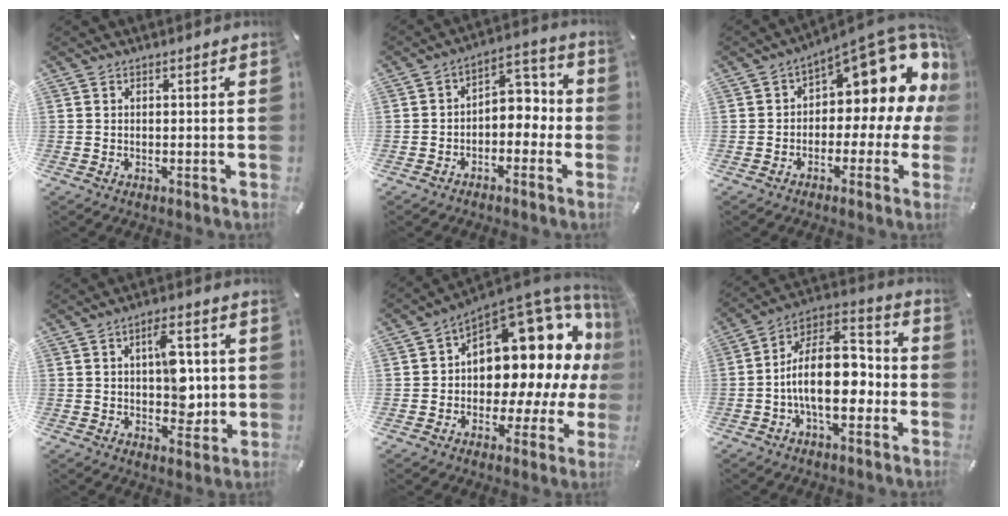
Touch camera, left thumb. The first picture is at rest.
{"total": 6.9, "force": [-0.9, 5.3, 4.2], "torque": [-0.040, -0.001, -0.026]}
{"total": 13.0, "force": [7.5, 5.6, 9.1], "torque": [-0.114, -0.072, 0.121]}
{"total": 10.2, "force": [1.0, 6.0, 8.2], "torque": [-0.102, -0.005, 0.011]}
{"total": 17.2, "force": [7.2, 10.6, 11.5], "torque": [-0.132, -0.092, 0.121]}
{"total": 16.8, "force": [-3.7, 9.2, 13.6], "torque": [-0.223, 0.012, -0.063]}